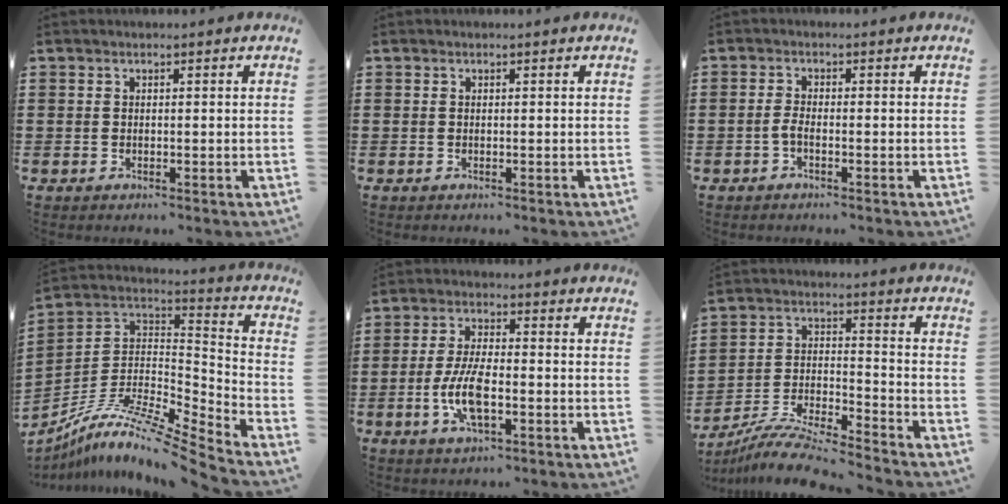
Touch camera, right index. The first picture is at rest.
{"total": 0.0}
{"total": 1.8, "force": [-0.8, 0.5, 1.5], "torque": [-0.037, -0.002, -0.018]}
{"total": 9.7, "force": [-7.7, 1.0, 5.8], "torque": [-0.113, -0.005, -0.156]}
{"total": 8.0, "force": [-2.2, 3.0, 7.1], "torque": [-0.160, -0.007, -0.046]}
{"total": 9.1, "force": [-8.7, 0.3, 2.8], "torque": [-0.055, 0.011, -0.171]}